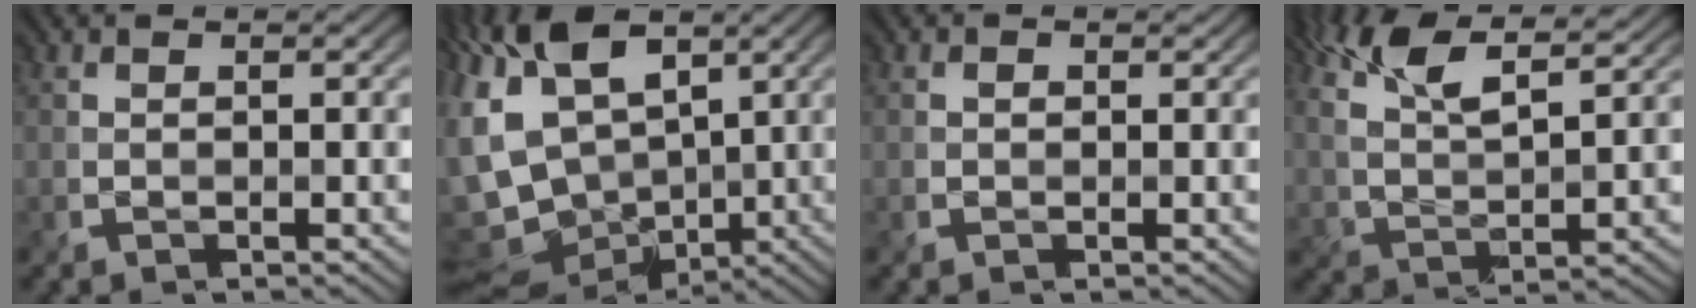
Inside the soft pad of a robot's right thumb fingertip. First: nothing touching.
{"total": 15.2, "force": [2.3, 10.4, 10.8], "torque": [-0.256, -0.001, 0.055]}
{"total": 0.7, "force": [0.1, 0.6, 0.2], "torque": [-0.004, -0.001, -0.001]}
{"total": 11.0, "force": [7.3, 3.3, 7.6], "torque": [-0.179, 0.018, 0.136]}